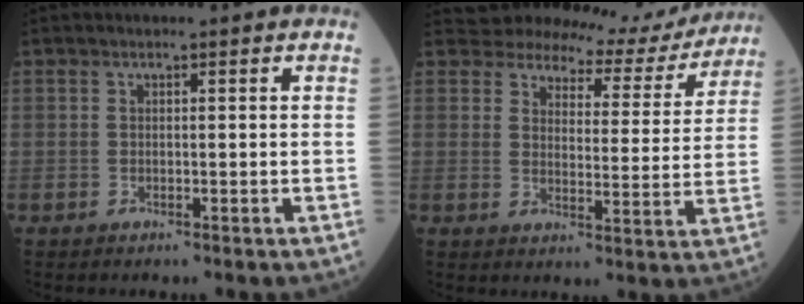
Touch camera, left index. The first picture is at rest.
{"total": 12.7, "force": [12.2, 3.3, 0.7], "torque": [0.005, -0.026, 0.135]}